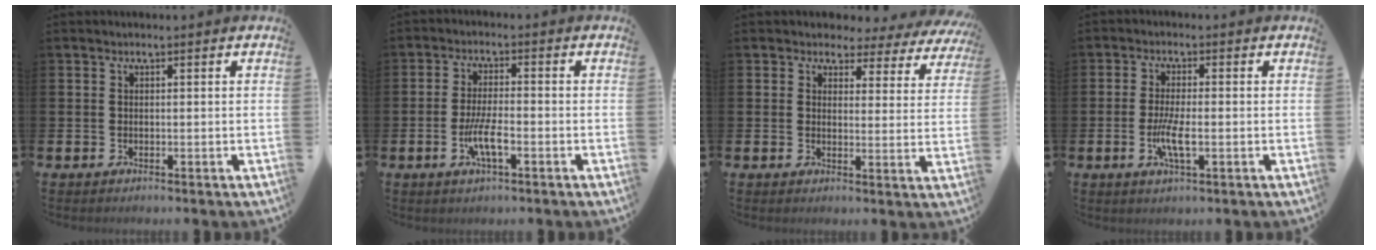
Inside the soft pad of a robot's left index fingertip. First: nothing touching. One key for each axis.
{"total": 4.8, "fx": -1.6, "fy": 1.3, "fz": 4.3, "tx": -0.080, "ty": -0.002, "tz": -0.033}
{"total": 2.6, "fx": 2.1, "fy": 1.6, "fz": 0.3, "tx": -0.012, "ty": -0.025, "tz": 0.027}
{"total": 4.2, "fx": -1.0, "fy": 1.1, "fz": 3.9, "tx": -0.069, "ty": -0.002, "tz": -0.020}